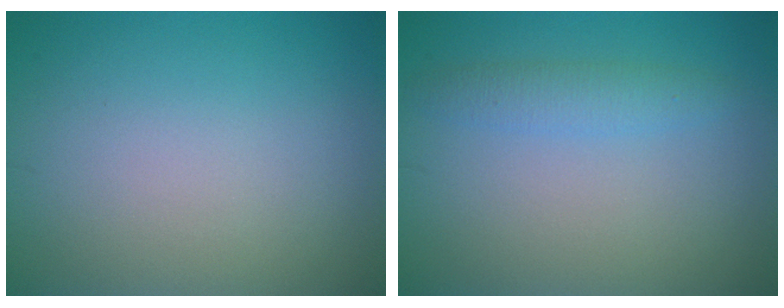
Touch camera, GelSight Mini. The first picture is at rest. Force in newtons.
{"total": 2.0, "press": 2.0, "slide": 0.1}